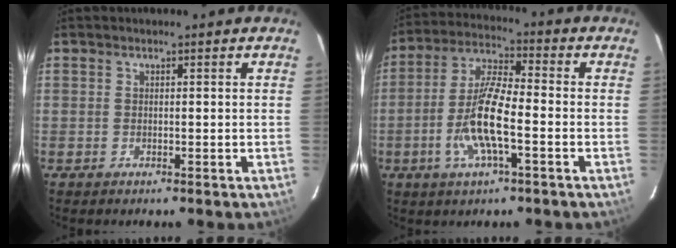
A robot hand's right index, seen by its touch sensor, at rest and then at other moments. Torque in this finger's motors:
{"motor_torque": [1.46, -0.68, 1.02, 0.21]}